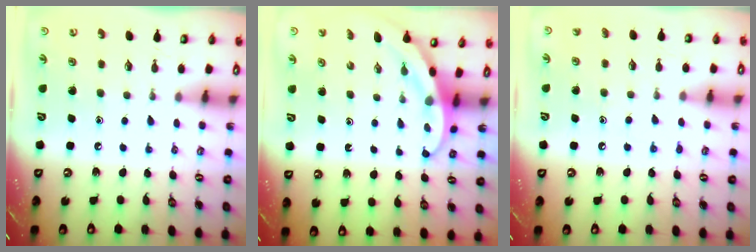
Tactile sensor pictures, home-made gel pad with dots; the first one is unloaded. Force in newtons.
{"total": 3.3, "press": 3.3, "slide": 0.1}
{"total": 5.4, "press": 5.4, "slide": 0.5}